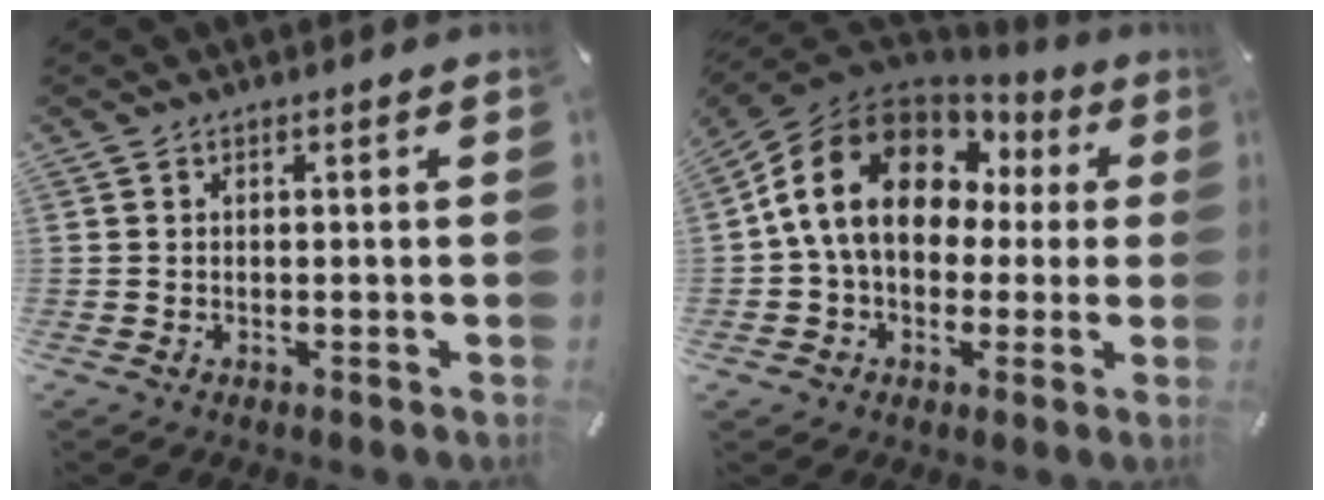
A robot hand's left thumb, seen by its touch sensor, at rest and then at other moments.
{"total": 18.5, "force": [3.6, 14.1, 11.4], "torque": [-0.239, -0.001, 0.063]}